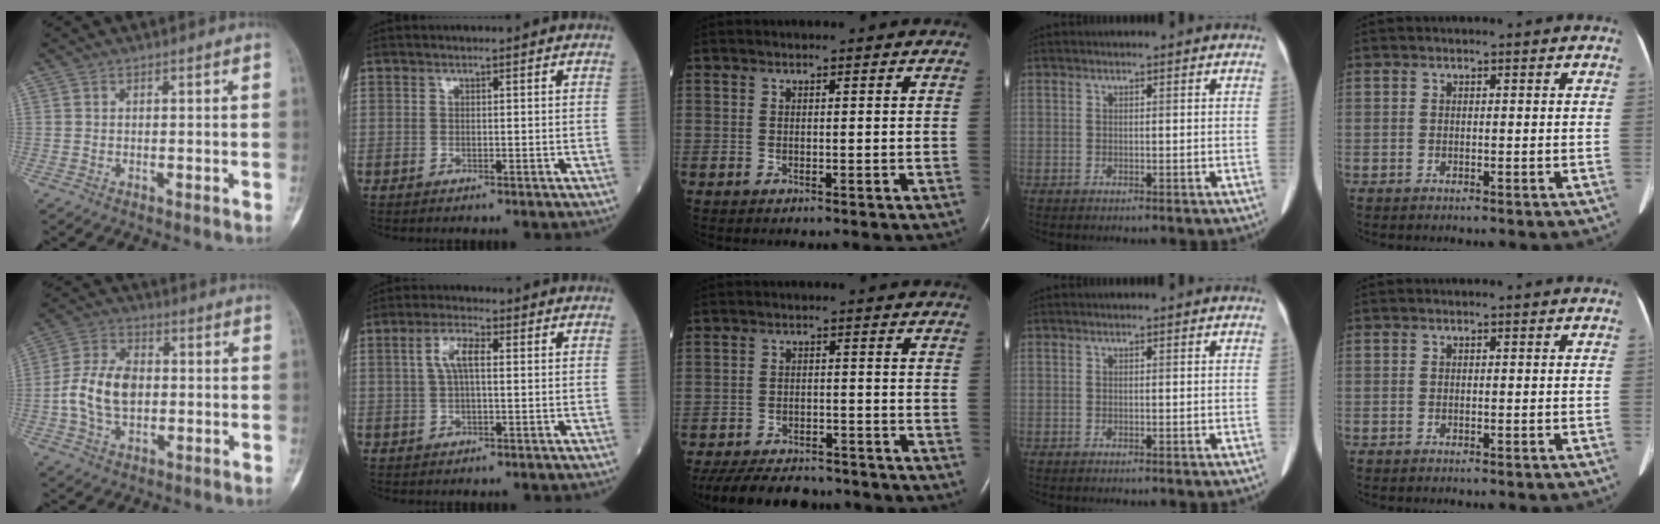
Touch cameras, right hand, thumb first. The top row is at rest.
{"thumb": {"total": 11.2, "force": [-0.7, 7.3, 8.4], "torque": [-0.153, 0.020, -0.019]}, "index": {"total": 4.7, "force": [1.1, 1.4, 4.4], "torque": [-0.091, 0.015, 0.023]}, "middle": {"total": 14.8, "force": [-12.8, 4.9, 5.6], "torque": [-0.131, -0.012, -0.181]}}